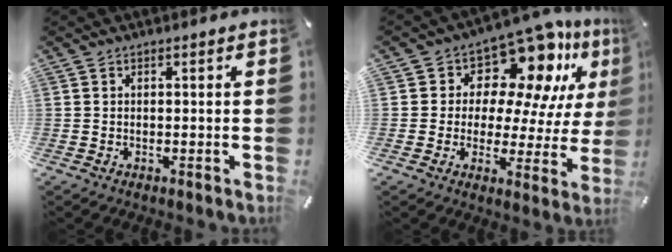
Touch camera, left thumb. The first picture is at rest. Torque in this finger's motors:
{"motor_torque": [0.61, 0.65, 0.60, 0.30, 0.10]}